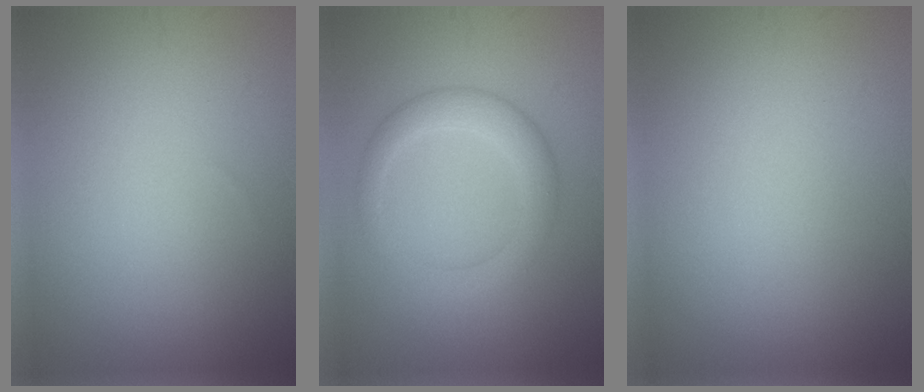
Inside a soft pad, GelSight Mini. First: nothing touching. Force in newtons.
{"total": 3.5, "press": 3.5, "slide": 0.1}
{"total": 0.0}